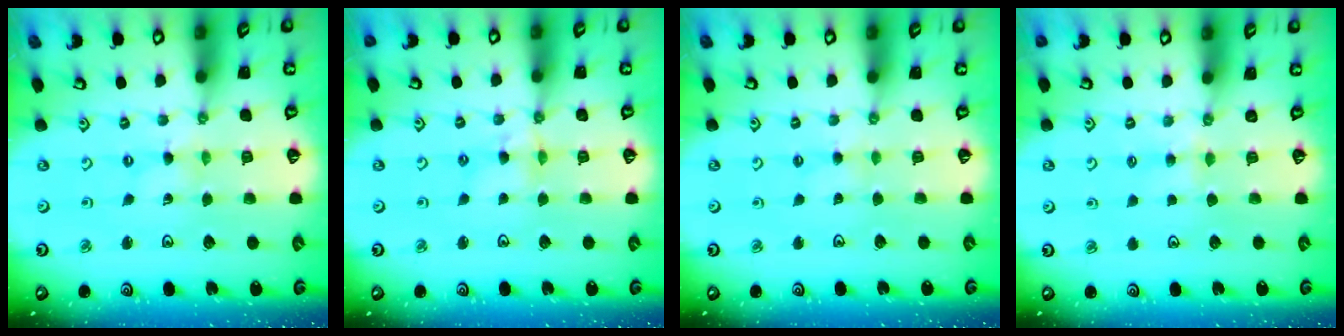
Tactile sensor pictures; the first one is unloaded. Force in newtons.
{"total": 4.8, "press": 4.7, "slide": 0.3}
{"total": 1.5, "press": 1.5, "slide": 0.3}
{"total": 3.2, "press": 3.1, "slide": 0.5}